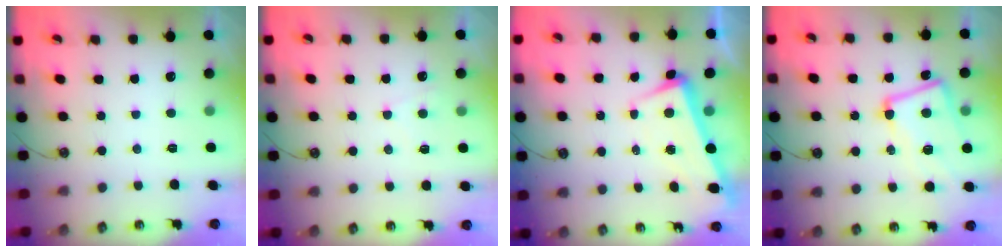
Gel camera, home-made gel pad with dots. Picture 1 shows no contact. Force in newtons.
{"total": 1.6, "press": 1.5, "slide": 0.4}
{"total": 2.8, "press": 2.3, "slide": 1.7}
{"total": 6.8, "press": 6.5, "slide": 1.9}